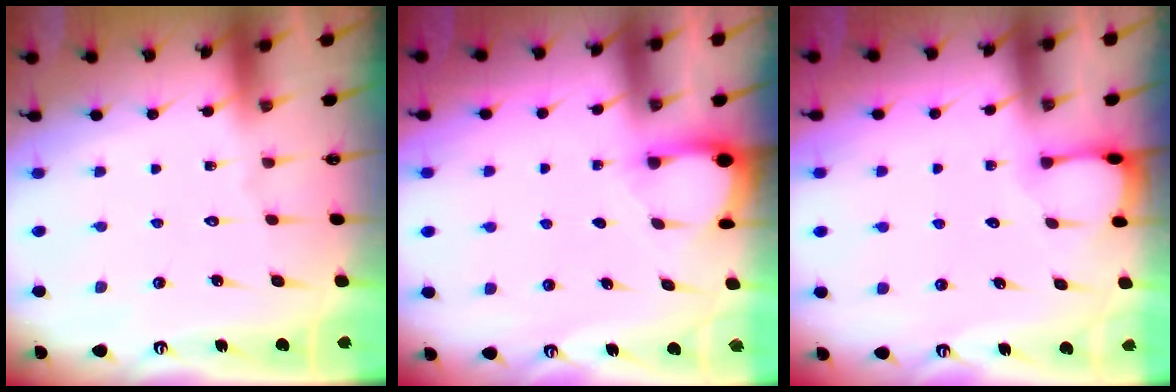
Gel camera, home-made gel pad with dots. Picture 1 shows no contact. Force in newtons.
{"total": 2.8, "press": 2.8, "slide": 0.3}
{"total": 2.7, "press": 2.7, "slide": 0.4}